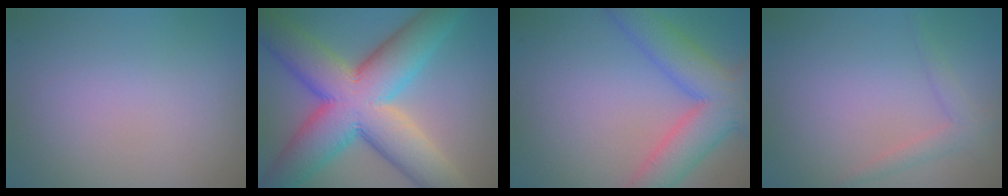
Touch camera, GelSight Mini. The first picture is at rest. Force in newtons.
{"total": 14.0, "press": 14.0, "slide": 0.7}
{"total": 7.7, "press": 7.7, "slide": 0.3}
{"total": 1.8, "press": 1.8, "slide": 0.1}